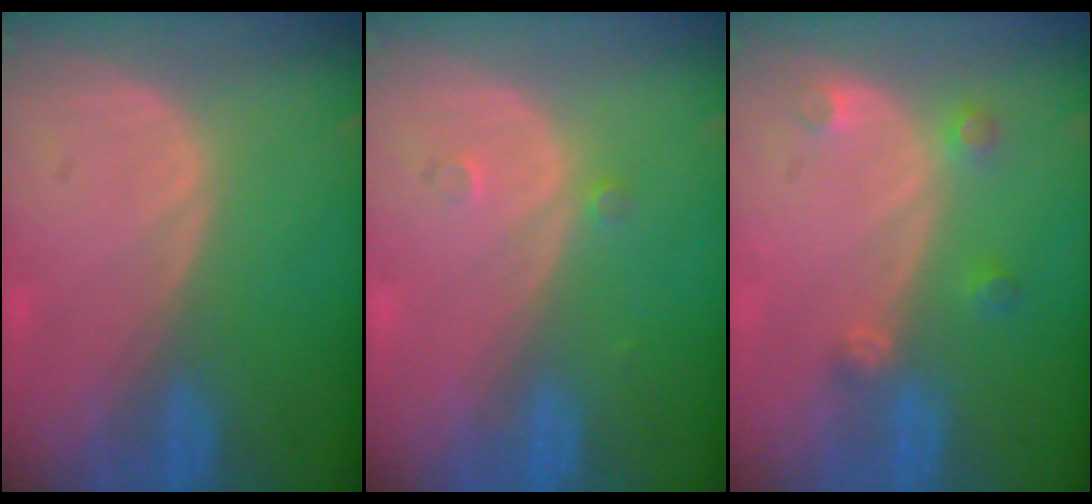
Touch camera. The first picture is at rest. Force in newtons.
{"total": 1.2, "press": 1.0, "slide": 0.7}
{"total": 2.6, "press": 2.6, "slide": 0.2}